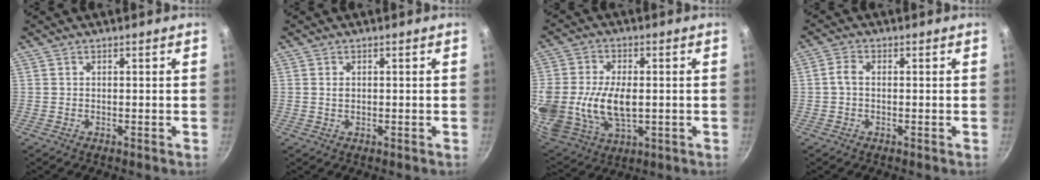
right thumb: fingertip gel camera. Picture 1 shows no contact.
{"total": 1.2, "force": [0.2, 0.8, 0.8], "torque": [-0.012, -0.001, 0.003]}
{"total": 18.0, "force": [-0.6, 11.5, 13.9], "torque": [-0.292, 0.000, -0.002]}
{"total": 2.5, "force": [-0.1, 1.6, 1.9], "torque": [-0.040, 0.011, -0.006]}